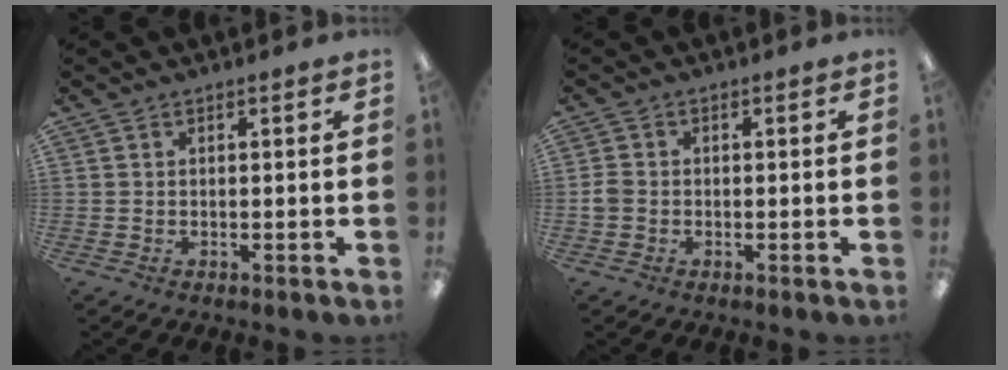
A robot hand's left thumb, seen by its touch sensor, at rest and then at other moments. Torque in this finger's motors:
{"motor_torque": [-0.27, 0.27, -0.26, 0.10, 0.00]}